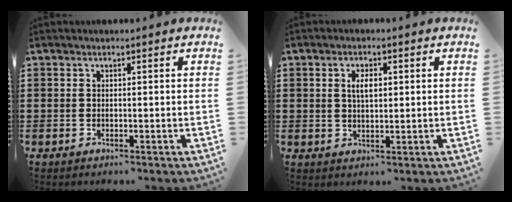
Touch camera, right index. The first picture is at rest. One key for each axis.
{"total": 3.2, "fx": 0.7, "fy": 1.4, "fz": 2.8, "tx": -0.057, "ty": 0.007, "tz": 0.010}